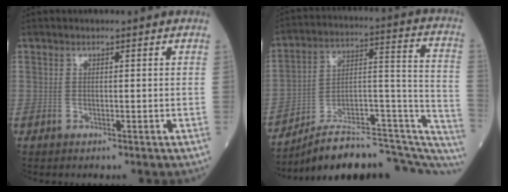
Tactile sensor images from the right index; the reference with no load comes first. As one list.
[{"total": 23.4, "force": [-19.2, 5.6, 12.0], "torque": [-0.112, 0.062, -0.277]}]